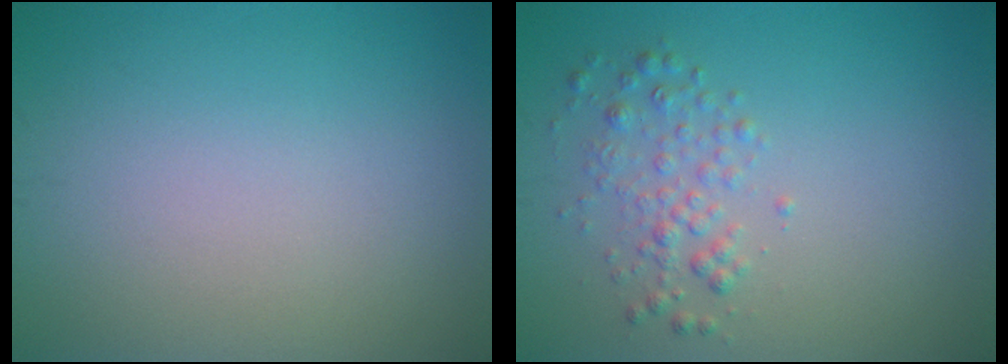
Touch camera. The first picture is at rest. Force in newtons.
{"total": 2.0, "press": 2.0, "slide": 0.1}